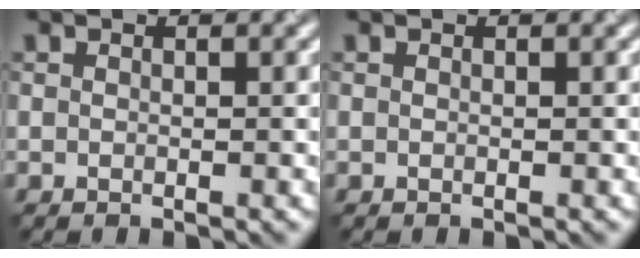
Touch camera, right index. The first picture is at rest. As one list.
[{"total": 0.0}]